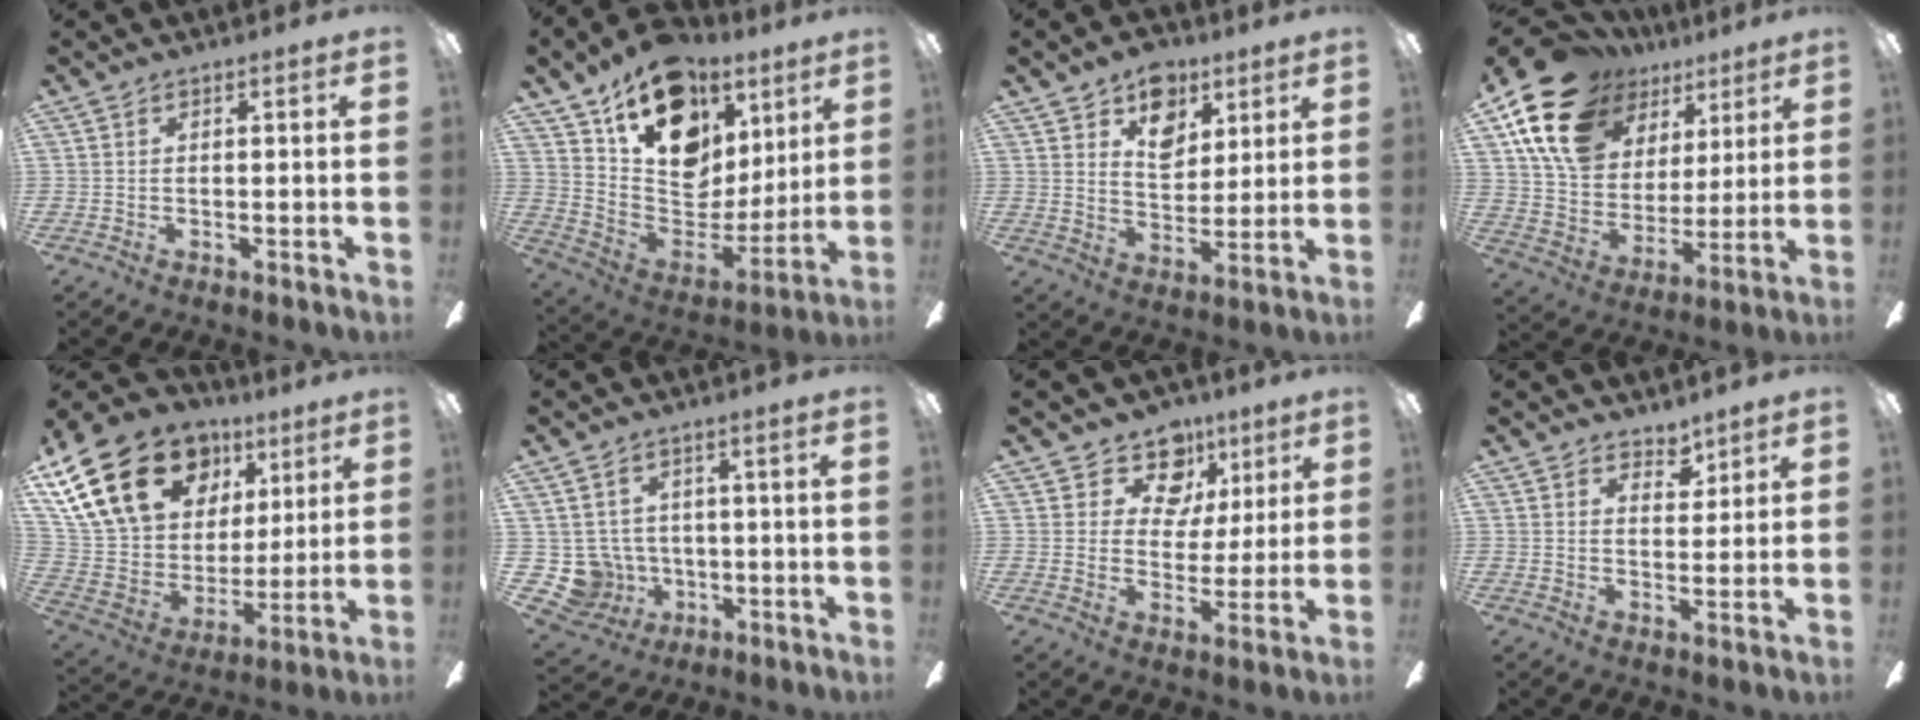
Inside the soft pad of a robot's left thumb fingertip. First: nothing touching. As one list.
[{"total": 19.1, "force": [11.6, 12.5, 8.5], "torque": [-0.136, -0.071, 0.213]}, {"total": 11.1, "force": [6.8, 7.4, 4.5], "torque": [-0.058, -0.029, 0.125]}, {"total": 20.3, "force": [12.2, 13.2, 9.6], "torque": [-0.184, -0.050, 0.229]}, {"total": 26.4, "force": [13.5, 17.7, 14.1], "torque": [-0.278, -0.055, 0.271]}, {"total": 7.7, "force": [0.0, 7.6, 1.2], "torque": [-0.081, -0.005, 0.008]}, {"total": 11.7, "force": [6.9, 8.3, 4.5], "torque": [-0.070, -0.034, 0.128]}, {"total": 4.2, "force": [3.5, 2.1, 0.5], "torque": [0.002, -0.020, 0.062]}]